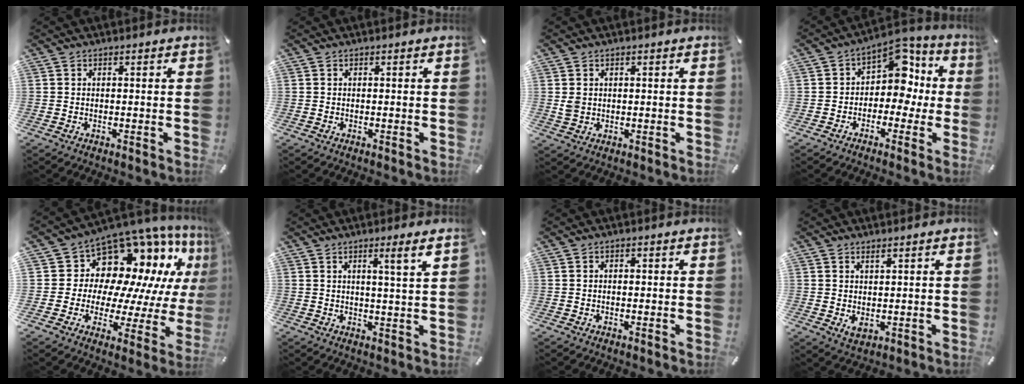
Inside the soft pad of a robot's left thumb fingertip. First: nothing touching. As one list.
[{"total": 0.0}, {"total": 2.3, "force": [0.5, 2.0, 1.0], "torque": [-0.012, 0.000, 0.008]}, {"total": 10.3, "force": [2.3, 7.7, 6.4], "torque": [-0.093, -0.015, 0.041]}, {"total": 13.4, "force": [8.6, 9.2, 4.8], "torque": [-0.065, -0.109, 0.149]}, {"total": 5.1, "force": [2.8, -0.4, 4.3], "torque": [-0.081, -0.006, 0.042]}, {"total": 0.7, "force": [-0.1, 0.5, 0.6], "torque": [-0.011, 0.000, -0.002]}, {"total": 2.5, "force": [0.6, 1.6, 1.8], "torque": [-0.026, -0.005, 0.012]}]